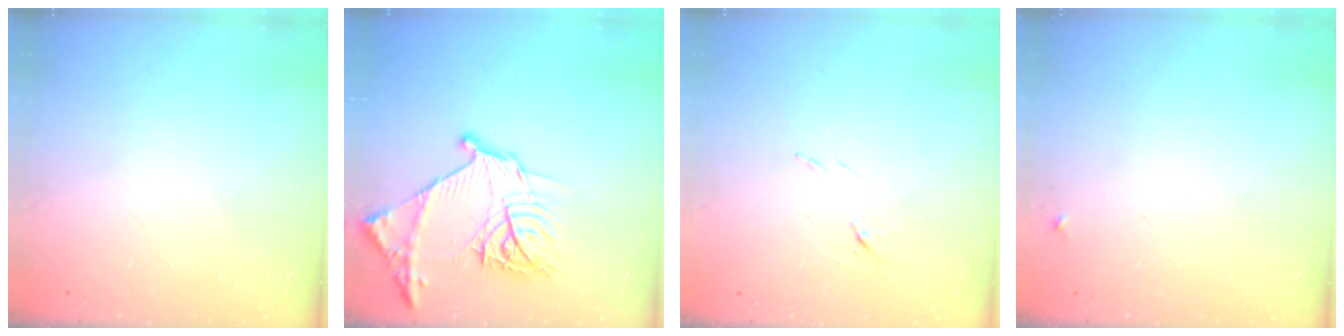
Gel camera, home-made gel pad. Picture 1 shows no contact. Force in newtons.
{"total": 18.4, "press": 18.3, "slide": 1.9}
{"total": 6.1, "press": 6.0, "slide": 0.7}
{"total": 3.3, "press": 3.3, "slide": 0.4}